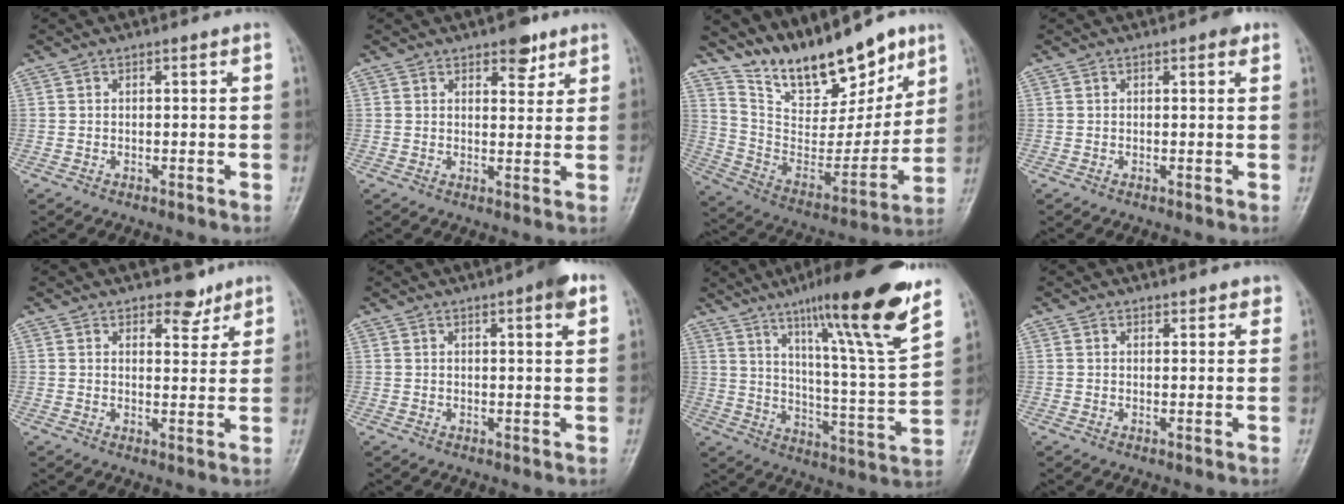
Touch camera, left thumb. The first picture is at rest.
{"total": 4.9, "force": [3.2, 2.4, 2.8], "torque": [-0.014, -0.016, 0.043]}
{"total": 20.5, "force": [15.8, 7.6, 10.6], "torque": [-0.124, -0.085, 0.280]}
{"total": 2.0, "force": [1.1, 0.8, 1.5], "torque": [-0.013, -0.001, 0.010]}
{"total": 4.6, "force": [3.5, 2.3, 1.8], "torque": [0.001, -0.024, 0.052]}
{"total": 6.4, "force": [3.3, 1.2, 5.3], "torque": [-0.066, -0.008, 0.041]}
{"total": 22.7, "force": [14.9, 1.7, 17.1], "torque": [-0.235, -0.064, 0.234]}
{"total": 2.6, "force": [2.3, 1.1, 0.7], "torque": [0.019, -0.007, 0.024]}